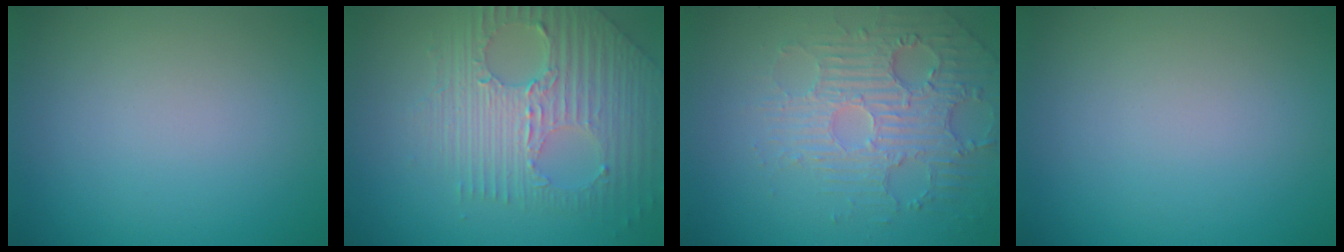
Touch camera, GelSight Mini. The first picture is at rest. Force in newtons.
{"total": 7.2, "press": 5.0, "slide": 5.3}
{"total": 4.1, "press": 3.7, "slide": 1.8}
{"total": 0.0}